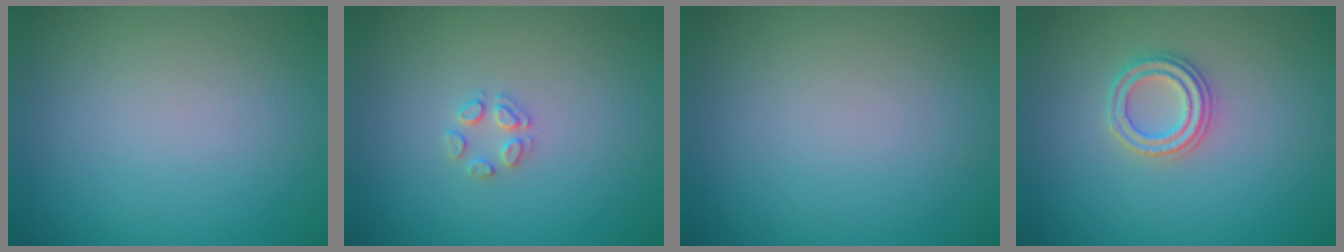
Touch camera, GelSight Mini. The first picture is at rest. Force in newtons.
{"total": 1.5, "press": 1.5, "slide": 0.1}
{"total": 0.0}
{"total": 2.3, "press": 2.3, "slide": 0.2}